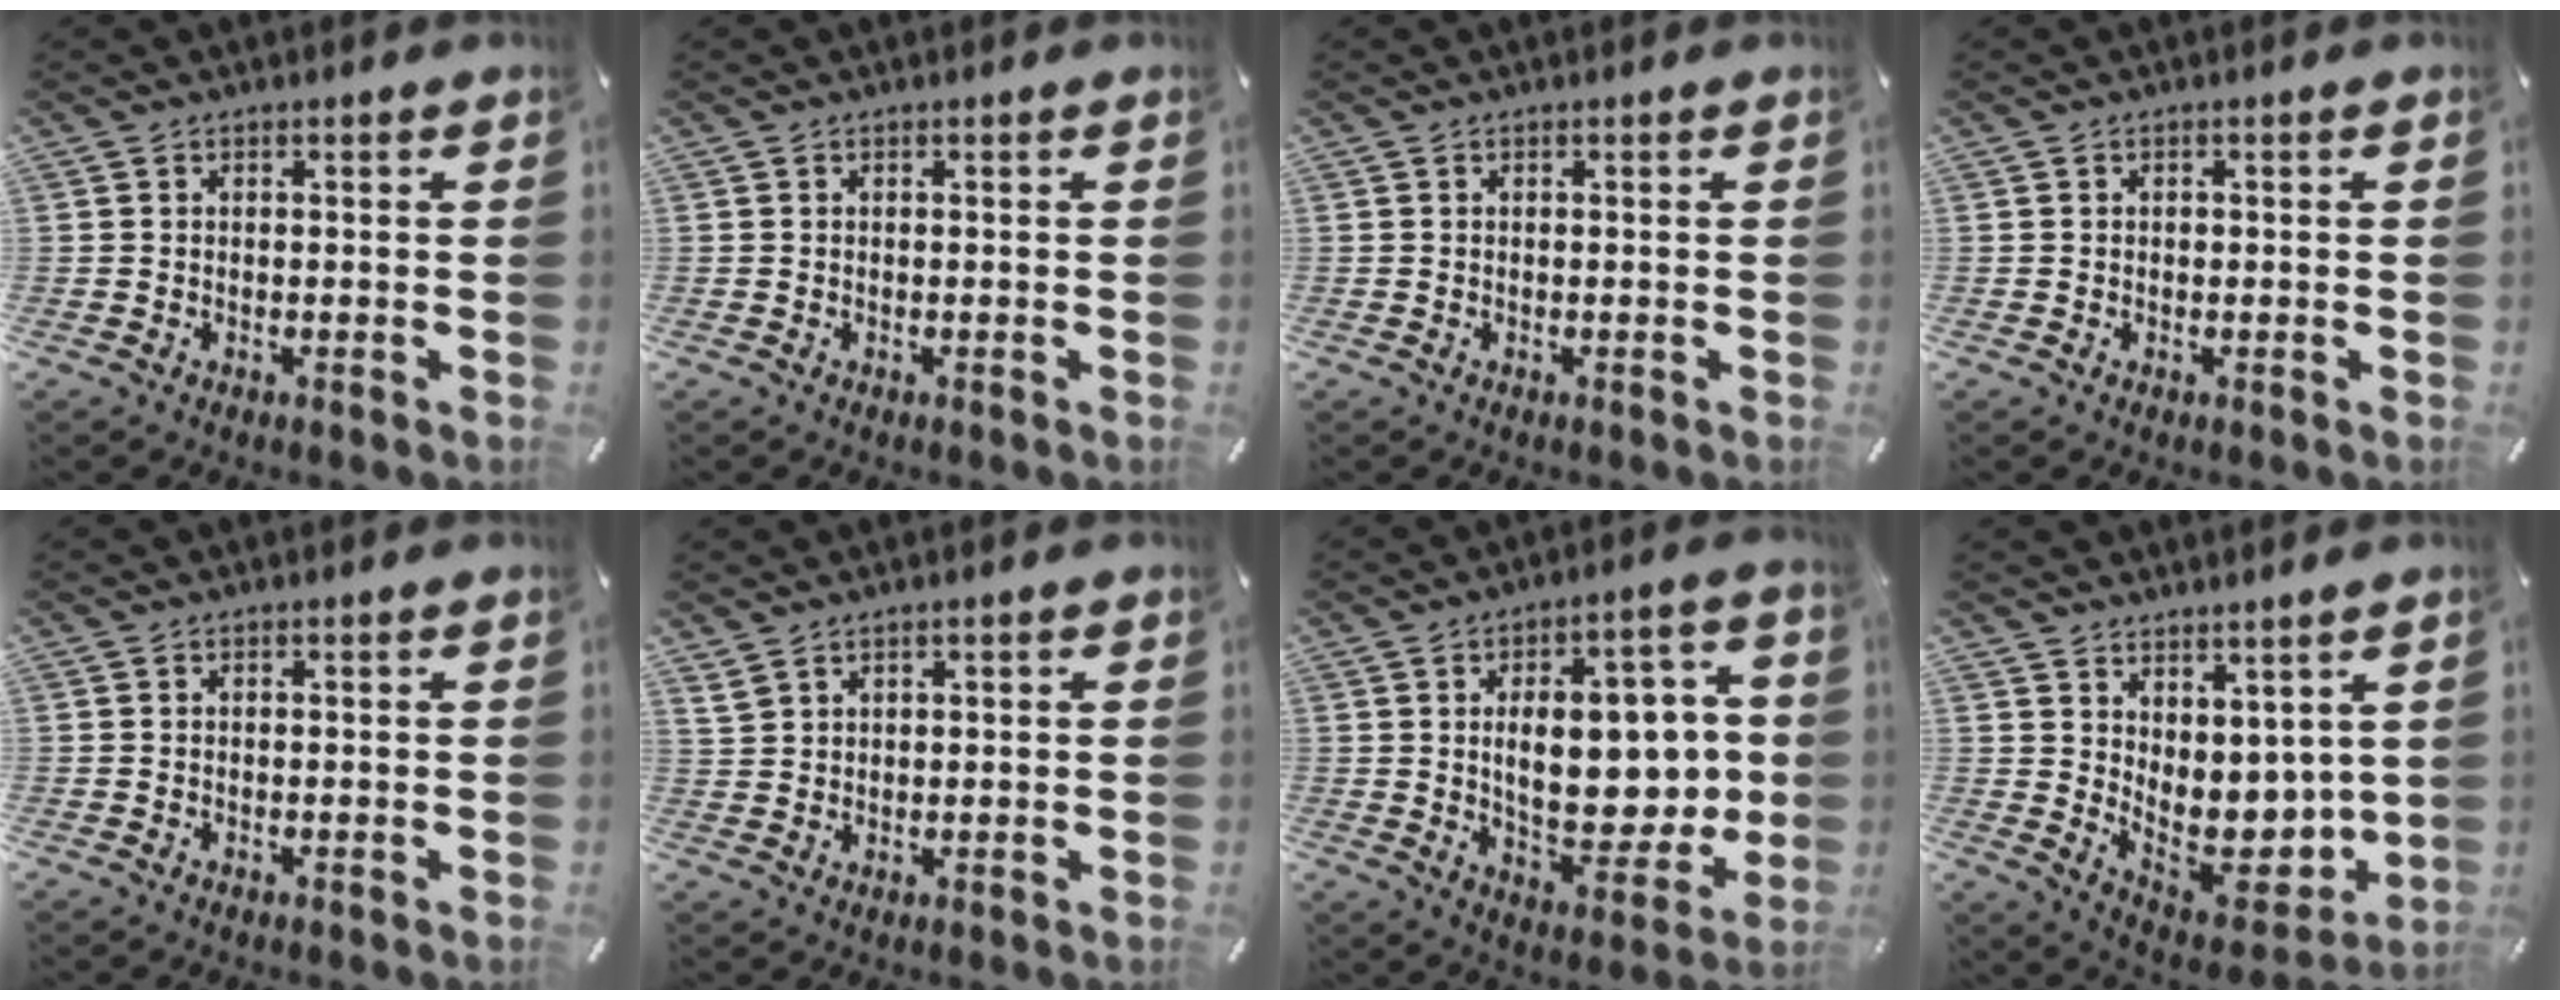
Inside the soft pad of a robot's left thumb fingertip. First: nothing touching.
{"total": 0.0}
{"total": 0.0}
{"total": 0.6, "force": [0.0, 0.6, 0.2], "torque": [0.004, 0.001, -0.004]}
{"total": 0.0}
{"total": 2.5, "force": [1.6, 1.8, 0.6], "torque": [-0.014, 0.000, 0.031]}
{"total": 18.5, "force": [1.3, 10.2, 15.4], "torque": [-0.216, -0.008, 0.025]}
{"total": 8.9, "force": [2.7, 7.2, 4.4], "torque": [-0.040, -0.051, 0.068]}